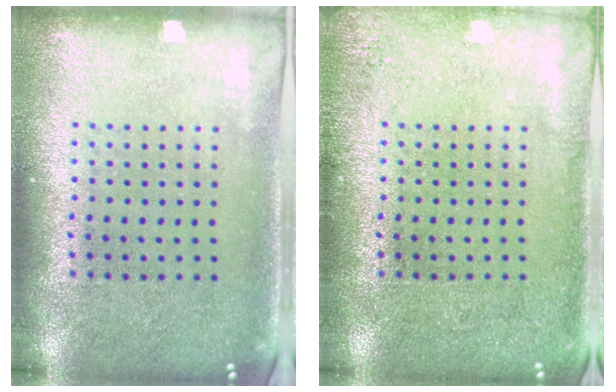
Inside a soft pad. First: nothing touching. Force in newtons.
{"total": 1.4, "press": 1.4, "slide": 0.2}